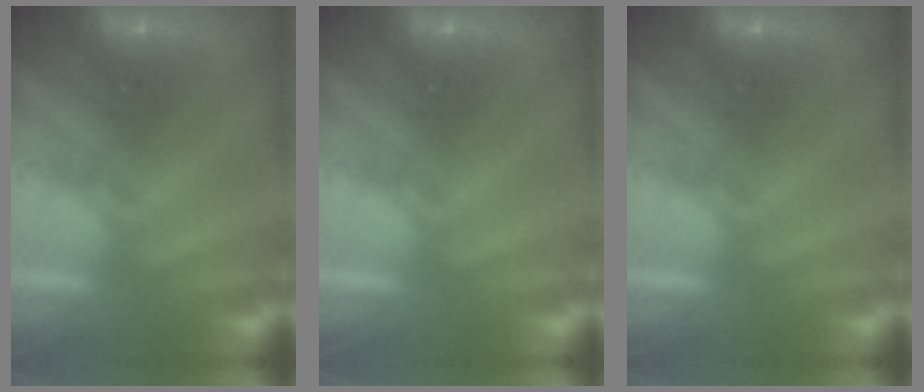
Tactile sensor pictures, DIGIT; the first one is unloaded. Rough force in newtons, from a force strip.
{"total": 0.0}
{"total": 0.0}